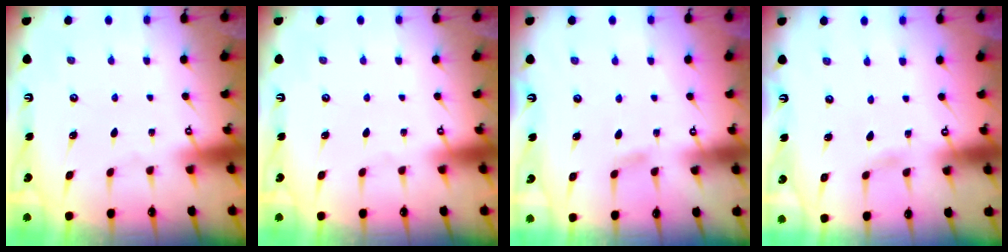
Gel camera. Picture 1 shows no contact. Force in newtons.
{"total": 0.0}
{"total": 3.8, "press": 3.7, "slide": 0.6}
{"total": 1.6, "press": 1.6, "slide": 0.2}